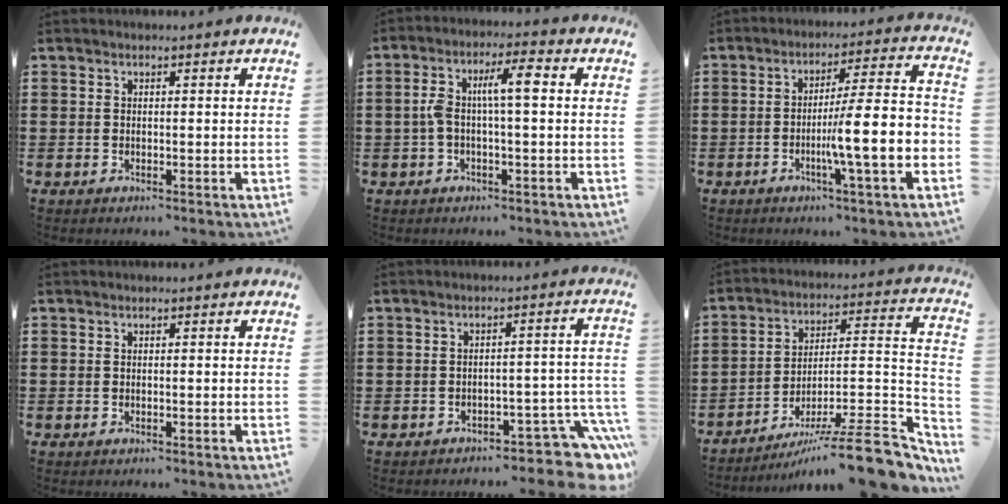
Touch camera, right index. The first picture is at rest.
{"total": 6.0, "force": [0.1, 1.4, 5.8], "torque": [-0.123, 0.004, -0.009]}
{"total": 10.0, "force": [-3.4, 0.3, 9.4], "torque": [-0.142, -0.018, -0.067]}
{"total": 0.0}
{"total": 6.3, "force": [-4.7, 2.2, 3.5], "torque": [-0.050, 0.009, -0.085]}
{"total": 10.7, "force": [-7.6, 1.1, 7.5], "torque": [-0.097, 0.009, -0.142]}